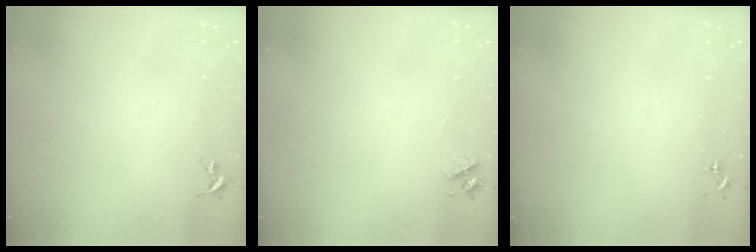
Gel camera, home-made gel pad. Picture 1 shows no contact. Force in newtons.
{"total": 4.4, "press": 4.3, "slide": 0.6}
{"total": 0.0}